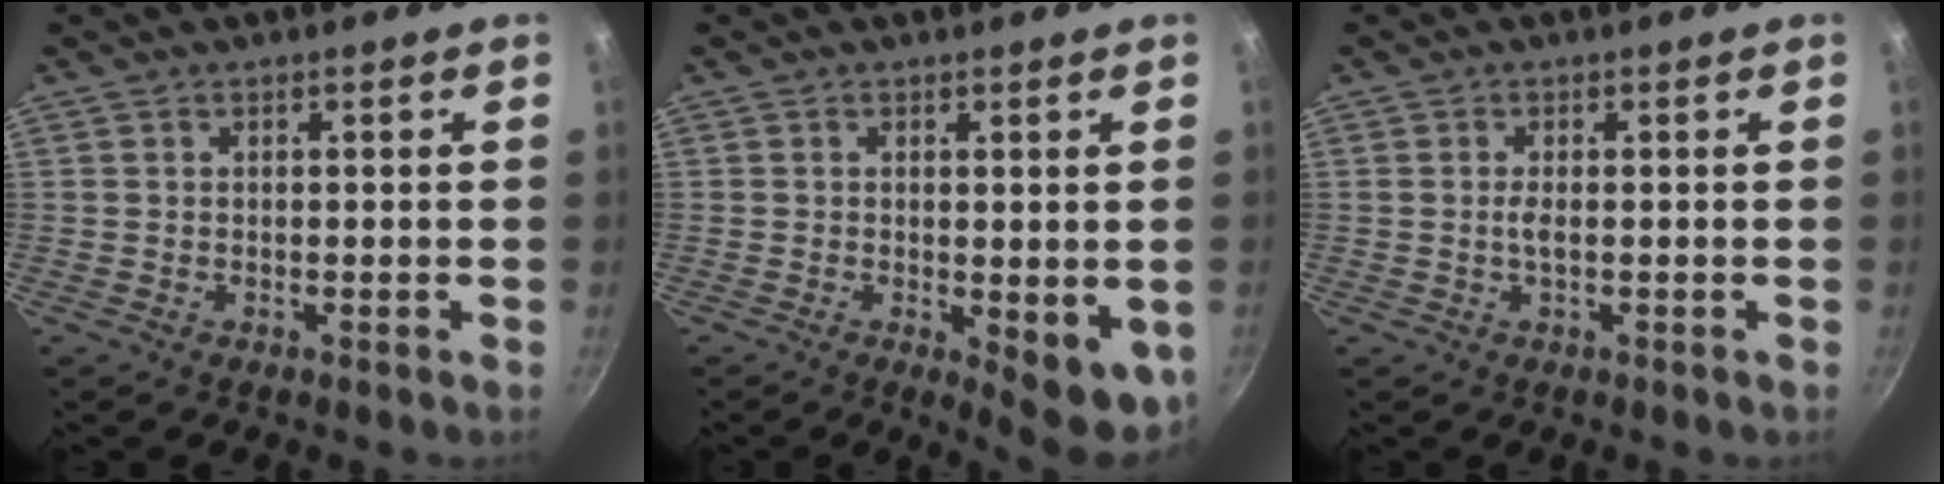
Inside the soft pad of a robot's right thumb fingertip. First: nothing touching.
{"total": 7.9, "force": [-0.9, 2.8, 7.3], "torque": [-0.072, -0.003, -0.002]}
{"total": 1.5, "force": [0.0, 0.4, 1.4], "torque": [-0.033, 0.000, -0.002]}